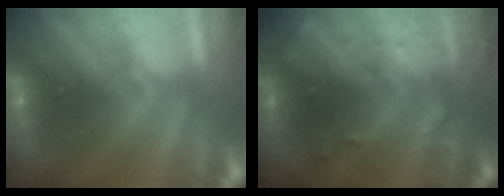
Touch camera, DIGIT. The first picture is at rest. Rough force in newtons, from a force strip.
{"total": 5.6}